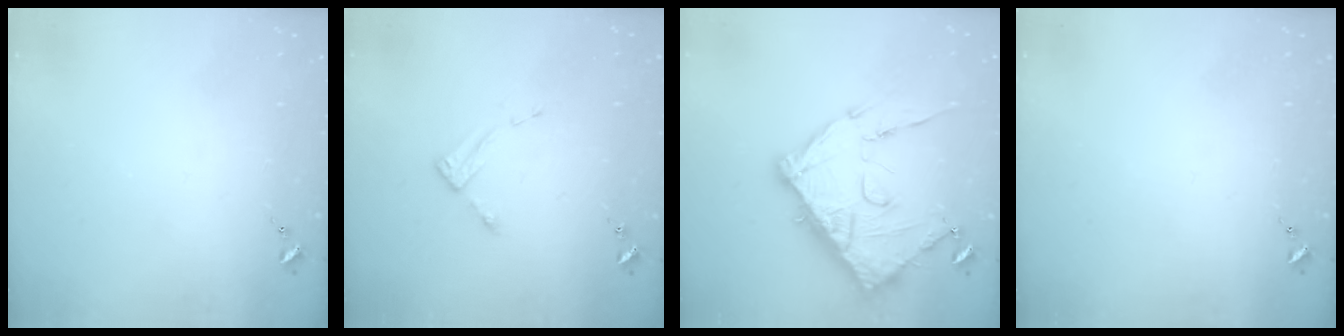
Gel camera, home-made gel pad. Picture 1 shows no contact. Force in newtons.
{"total": 2.6, "press": 2.6, "slide": 0.4}
{"total": 15.0, "press": 14.9, "slide": 1.5}
{"total": 0.0}